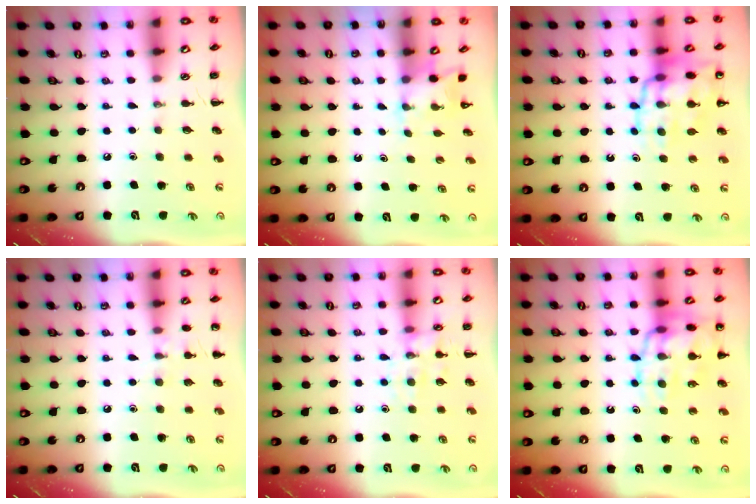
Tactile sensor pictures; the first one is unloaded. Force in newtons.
{"total": 2.2, "press": 2.1, "slide": 0.7}
{"total": 15.6, "press": 15.5, "slide": 2.2}
{"total": 7.2, "press": 6.8, "slide": 2.2}
{"total": 10.8, "press": 10.7, "slide": 0.6}
{"total": 20.7, "press": 20.5, "slide": 3.0}